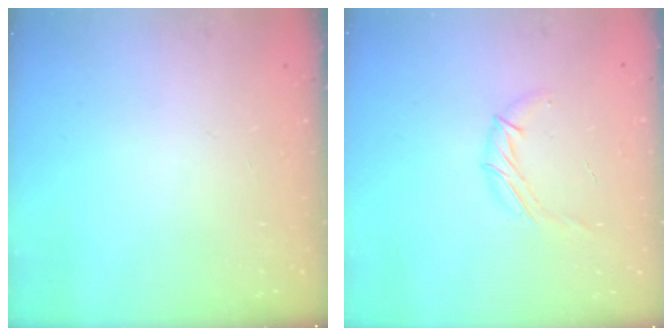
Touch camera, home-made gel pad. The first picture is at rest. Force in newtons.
{"total": 6.4, "press": 6.4, "slide": 0.3}